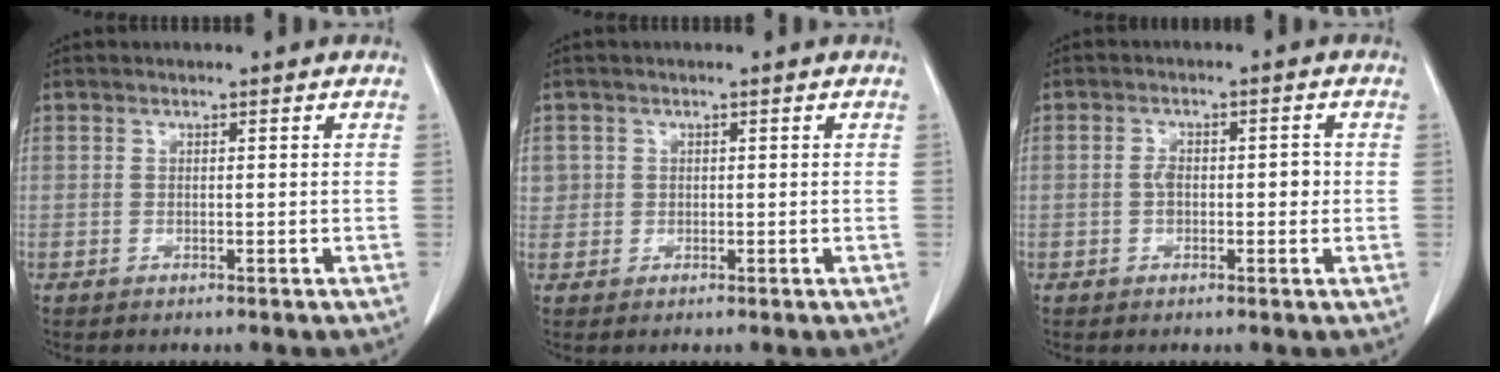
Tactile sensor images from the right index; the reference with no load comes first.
{"total": 1.7, "force": [0.4, 1.7, 0.1], "torque": [0.015, 0.006, 0.005]}
{"total": 3.3, "force": [-0.2, 1.8, 2.7], "torque": [-0.041, 0.015, -0.002]}